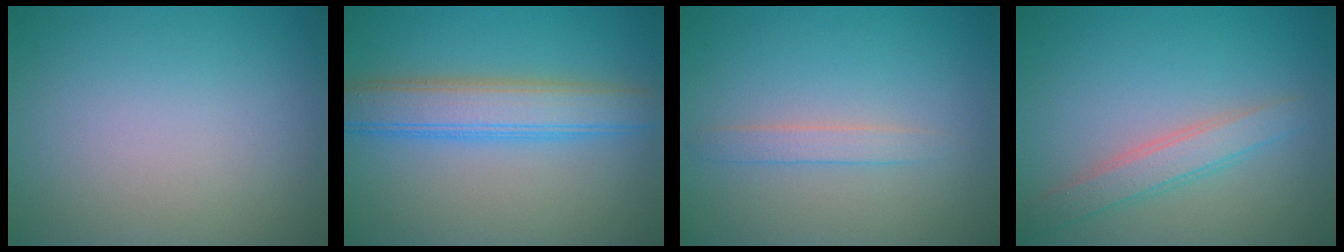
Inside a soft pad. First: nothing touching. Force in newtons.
{"total": 5.3, "press": 5.2, "slide": 0.2}
{"total": 1.5, "press": 1.5, "slide": 0.1}
{"total": 2.8, "press": 2.8, "slide": 0.2}